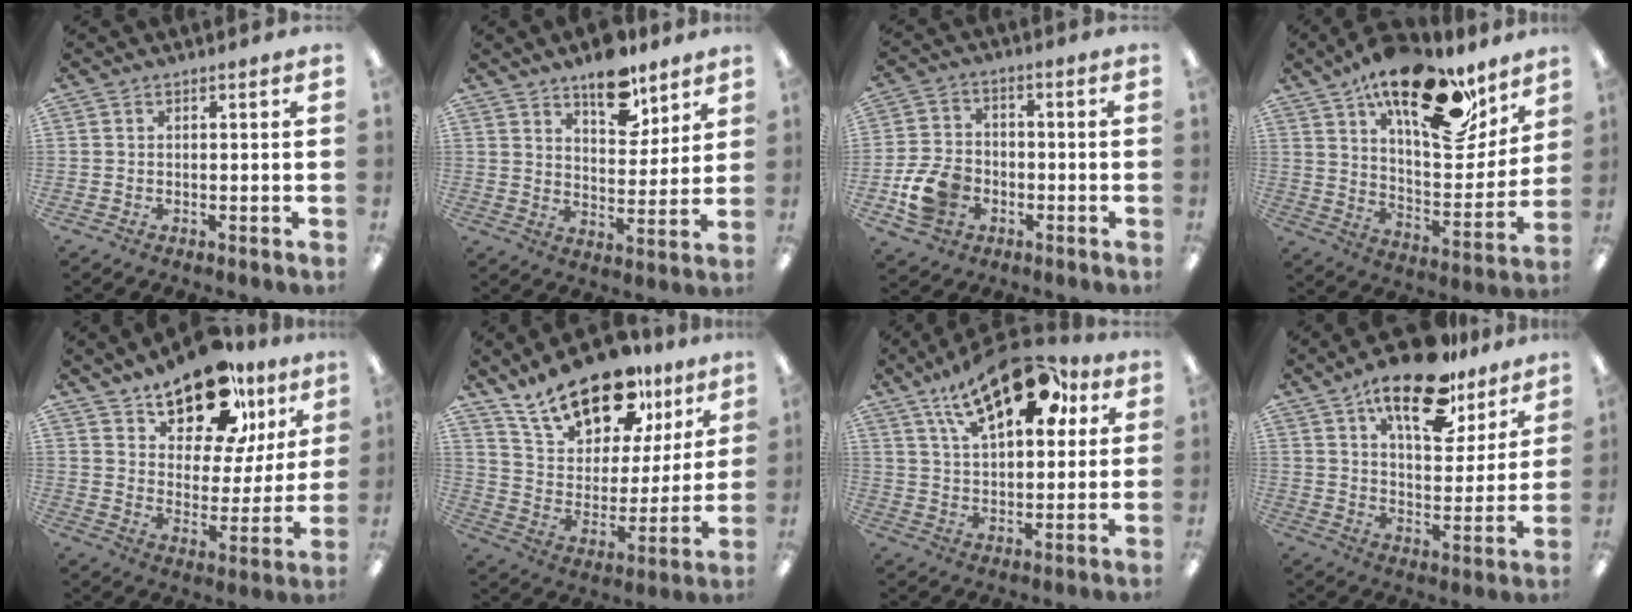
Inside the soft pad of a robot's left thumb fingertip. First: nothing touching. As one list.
[{"total": 11.6, "force": [8.5, 5.6, 5.6], "torque": [-0.061, -0.050, 0.146]}, {"total": 10.4, "force": [-3.7, 7.8, 5.8], "torque": [-0.121, 0.021, -0.065]}, {"total": 26.9, "force": [16.8, 11.5, 17.6], "torque": [-0.250, -0.097, 0.276]}, {"total": 18.3, "force": [13.5, 8.9, 8.6], "torque": [-0.131, -0.084, 0.237]}, {"total": 20.6, "force": [15.3, 9.5, 10.0], "torque": [-0.172, -0.091, 0.270]}, {"total": 21.0, "force": [12.1, 9.9, 14.0], "torque": [-0.209, -0.052, 0.202]}, {"total": 18.5, "force": [12.4, 7.8, 11.3], "torque": [-0.169, -0.063, 0.206]}]